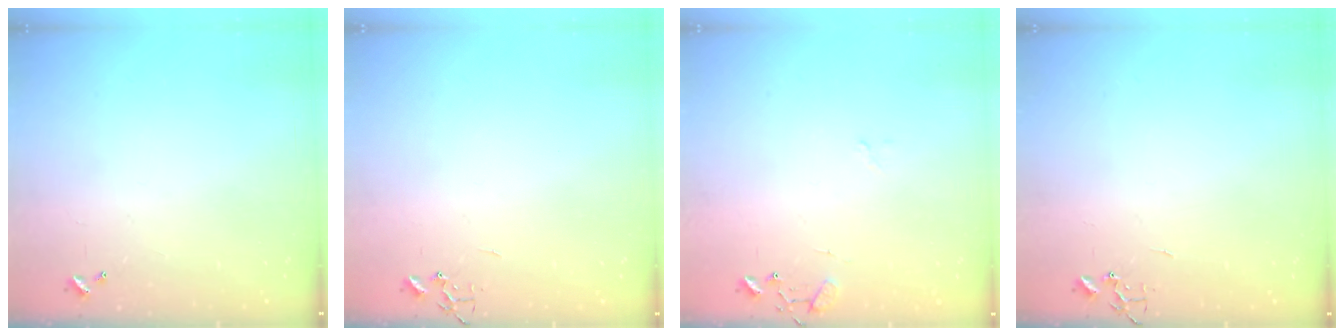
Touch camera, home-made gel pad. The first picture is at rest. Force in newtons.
{"total": 0.0}
{"total": 9.3, "press": 9.3, "slide": 0.7}
{"total": 0.0}